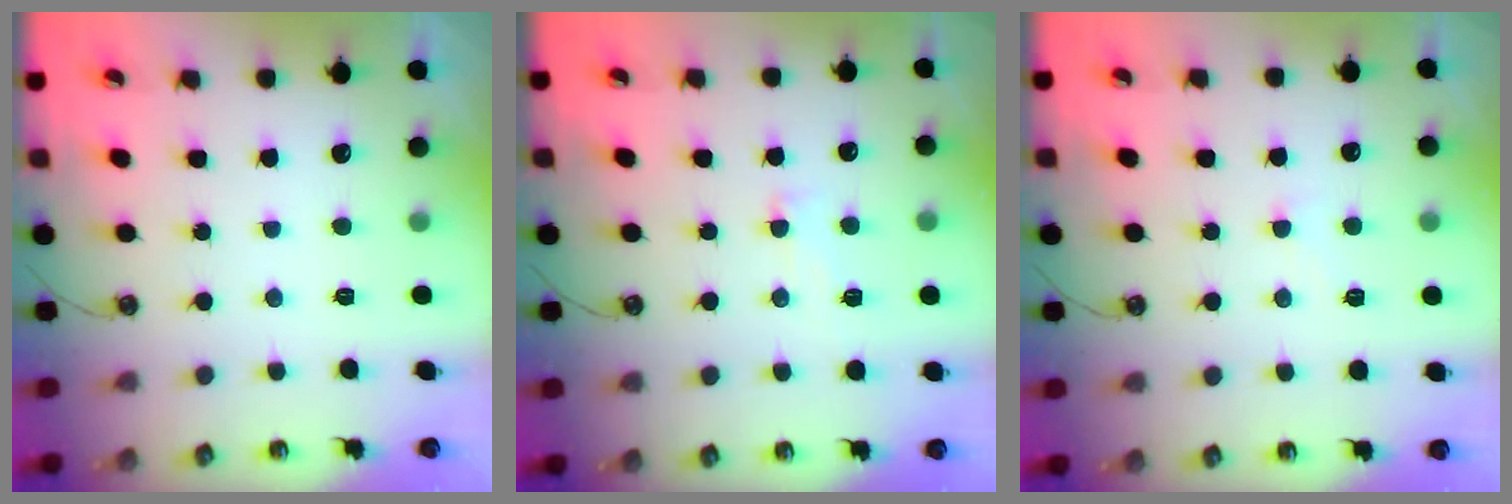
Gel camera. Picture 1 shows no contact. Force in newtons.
{"total": 3.6, "press": 3.6, "slide": 0.6}
{"total": 2.1, "press": 2.1, "slide": 0.6}